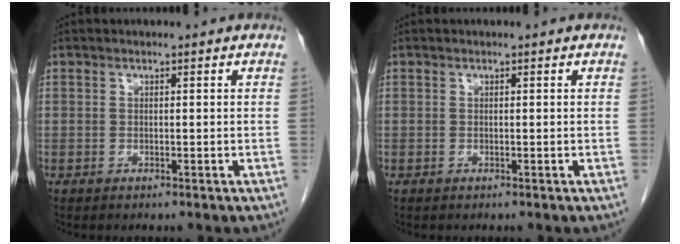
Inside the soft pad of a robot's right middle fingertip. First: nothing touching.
{"total": 0.0}